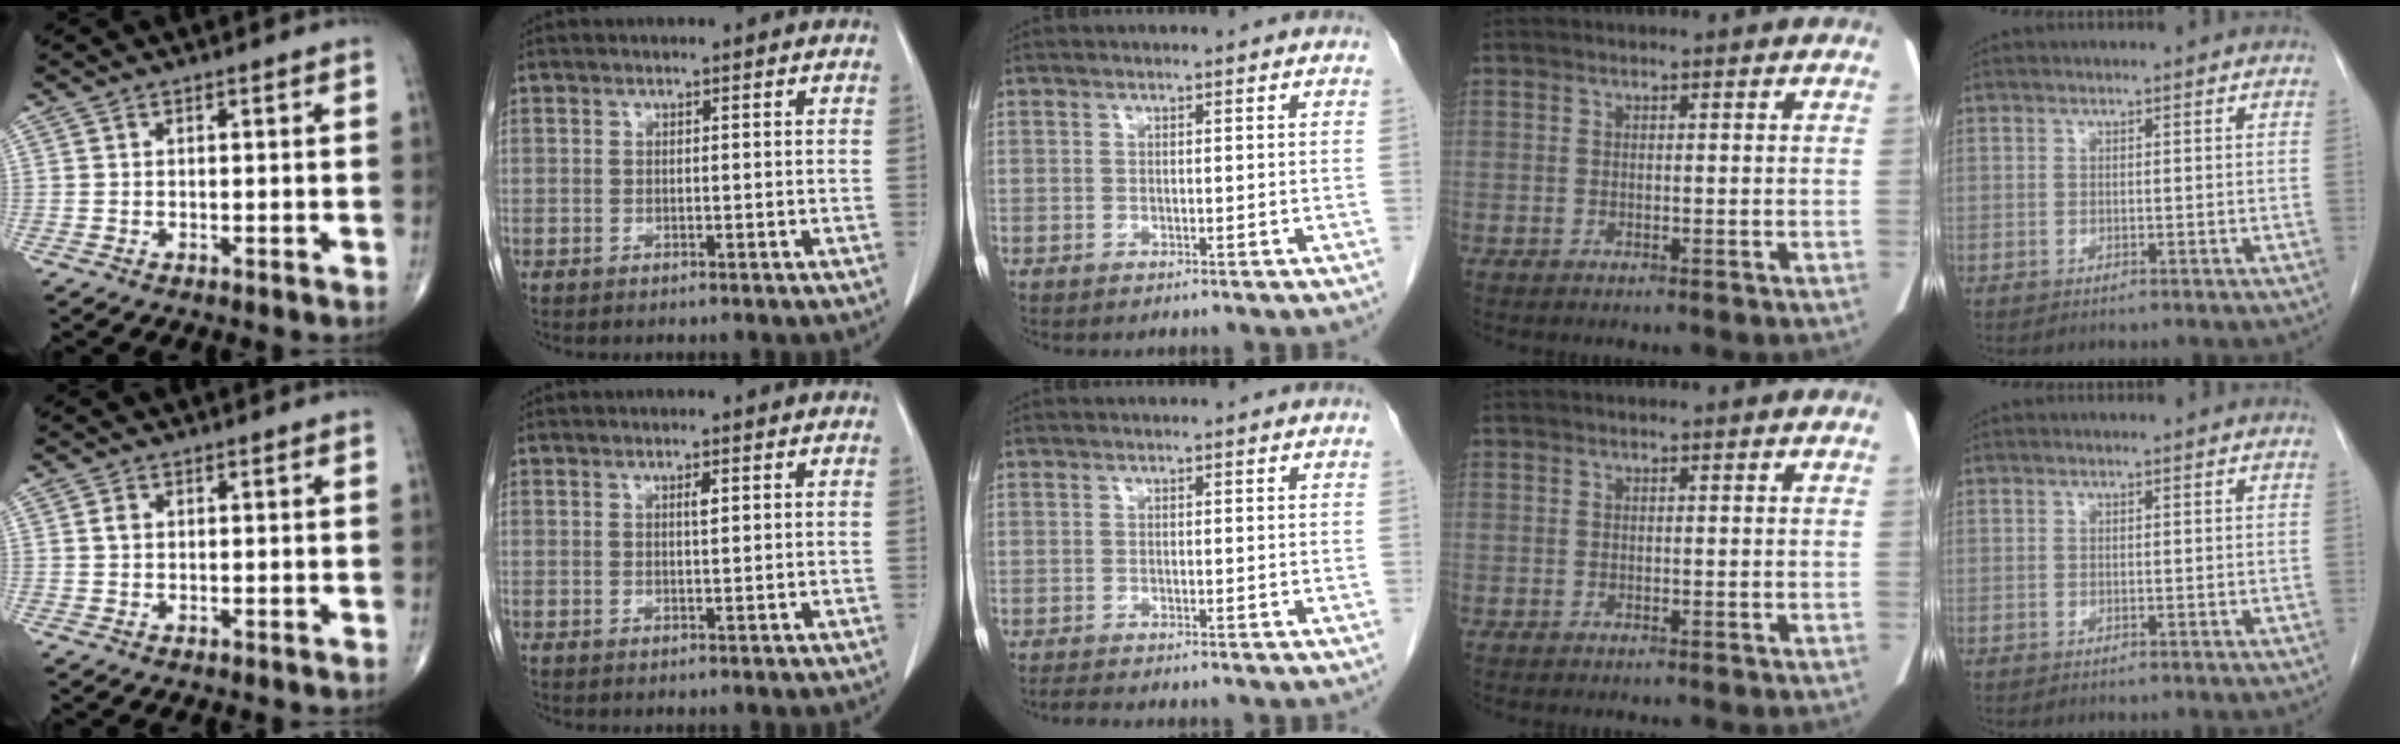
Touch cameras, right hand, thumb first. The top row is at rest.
{"thumb": {"total": 1.1, "force": [0.2, 0.8, 0.7], "torque": [-0.012, 0.002, 0.004]}, "index": {"total": 1.0, "force": [0.4, 0.1, 0.9], "torque": [-0.018, -0.001, 0.006]}, "middle": {"total": 1.1, "force": [-1.0, -0.3, 0.3], "torque": [-0.018, -0.009, -0.019]}}